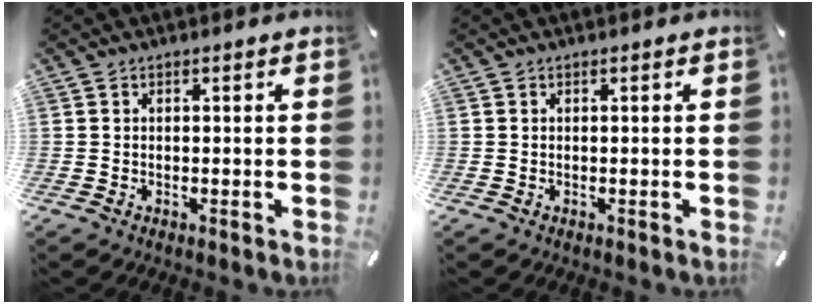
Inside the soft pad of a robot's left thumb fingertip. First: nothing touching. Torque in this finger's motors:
{"motor_torque": [0.10, 0.03, 0.18, -0.13, 0.01]}